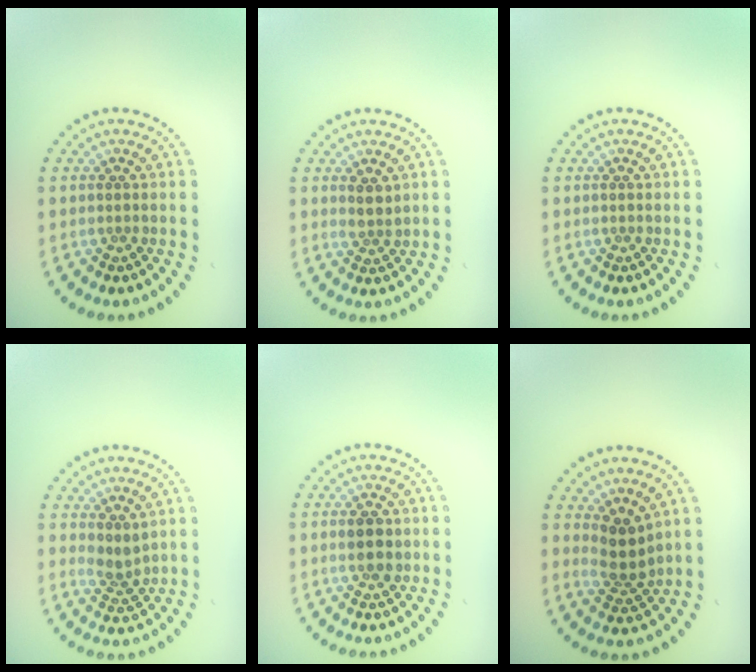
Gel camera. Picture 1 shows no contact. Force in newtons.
{"total": 1.6, "press": 1.3, "slide": 0.9}
{"total": 0.0}
{"total": 2.0, "press": 1.5, "slide": 1.3}
{"total": 2.1, "press": 2.1, "slide": 0.0}
{"total": 2.9, "press": 2.2, "slide": 1.8}